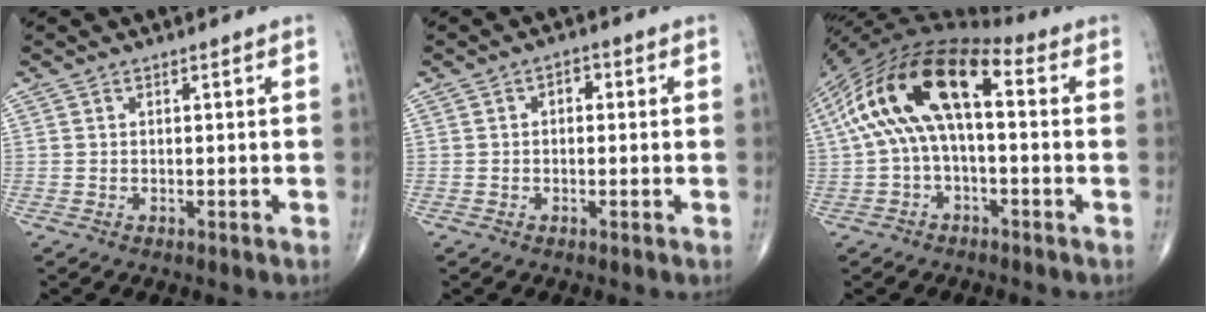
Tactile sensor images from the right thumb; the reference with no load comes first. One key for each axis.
{"total": 2.3, "fx": 0.3, "fy": 1.5, "fz": 1.7, "tx": -0.015, "ty": 0.010, "tz": 0.000}
{"total": 18.1, "fx": 1.9, "fy": 8.4, "fz": 15.9, "tx": -0.302, "ty": 0.053, "tz": 0.022}